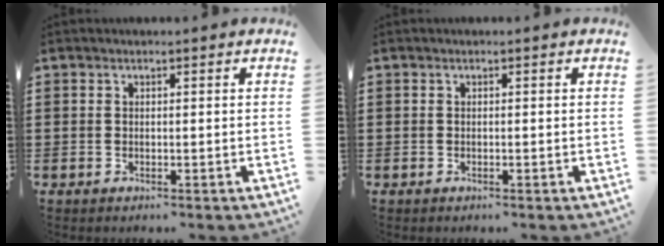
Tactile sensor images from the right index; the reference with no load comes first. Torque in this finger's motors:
{"motor_torque": [0.13, 0.11, -0.01, 0.00]}